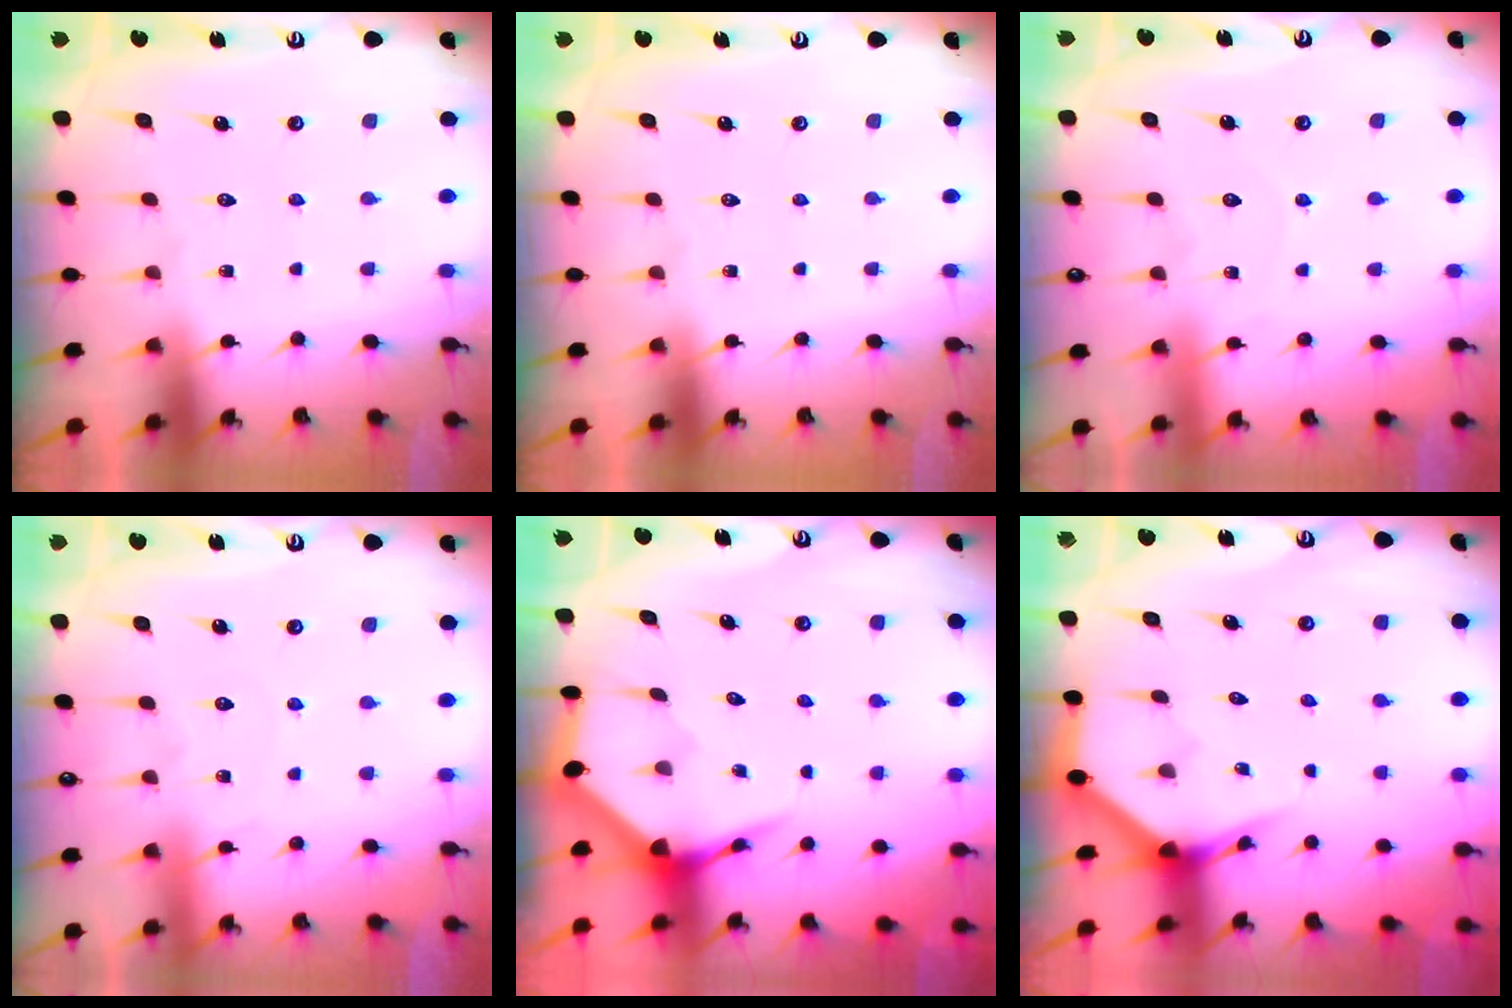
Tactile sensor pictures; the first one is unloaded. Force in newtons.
{"total": 0.0}
{"total": 2.6, "press": 2.6, "slide": 0.3}
{"total": 2.1, "press": 2.1, "slide": 0.3}
{"total": 3.9, "press": 3.9, "slide": 0.5}
{"total": 3.9, "press": 3.9, "slide": 0.3}